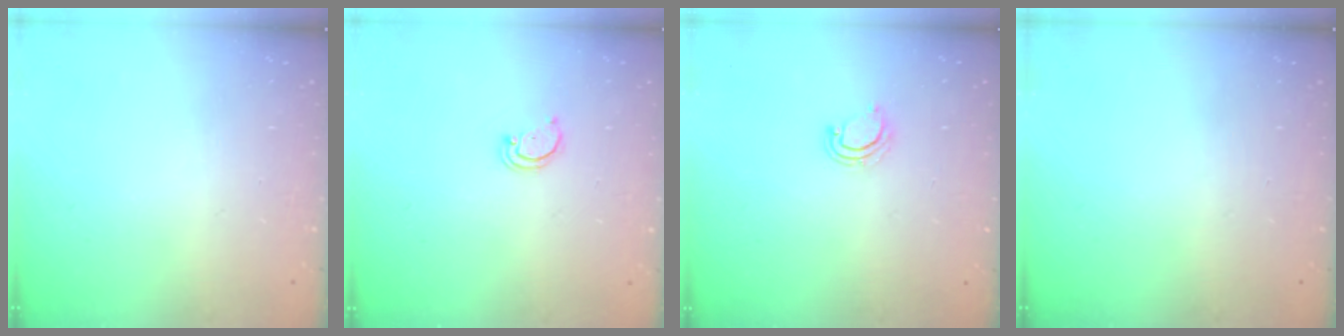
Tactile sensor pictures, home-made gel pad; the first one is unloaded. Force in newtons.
{"total": 1.6, "press": 1.6, "slide": 0.1}
{"total": 2.2, "press": 2.2, "slide": 0.1}
{"total": 0.0}